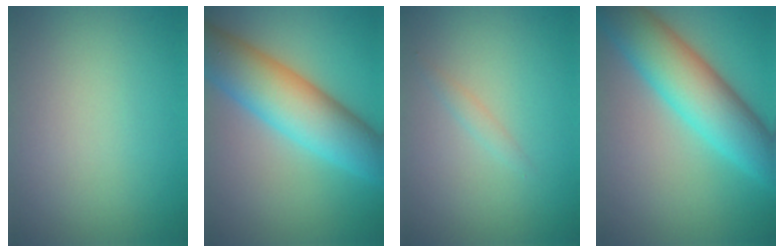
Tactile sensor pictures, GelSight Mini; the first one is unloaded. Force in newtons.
{"total": 9.4, "press": 9.4, "slide": 0.1}
{"total": 0.9, "press": 0.9, "slide": 0.1}
{"total": 8.8, "press": 8.8, "slide": 0.0}